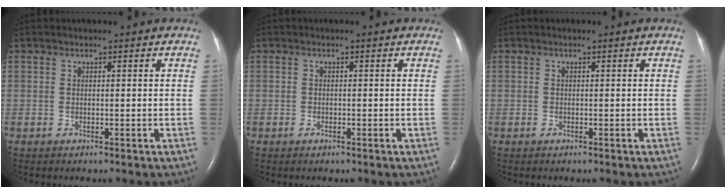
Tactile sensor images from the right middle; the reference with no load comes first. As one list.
[{"total": 0.5, "force": [-0.3, 0.2, 0.3], "torque": [-0.010, -0.001, -0.004]}, {"total": 0.0}]